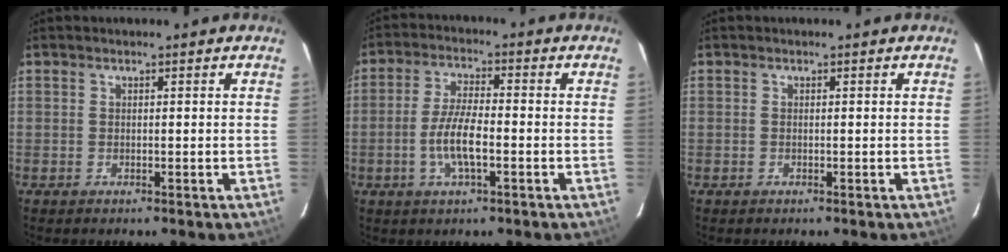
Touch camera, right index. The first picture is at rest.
{"total": 7.2, "force": [-2.2, 1.8, 6.6], "torque": [-0.134, -0.001, -0.044]}
{"total": 0.0}